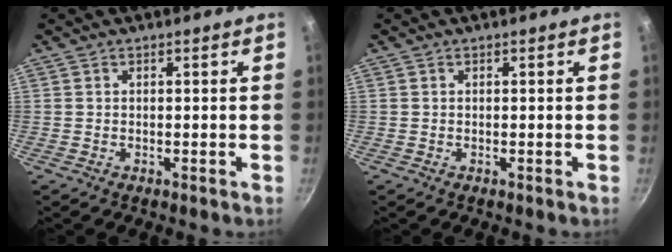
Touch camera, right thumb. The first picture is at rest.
{"total": 0.0}